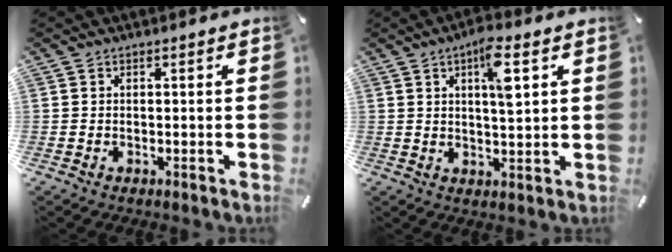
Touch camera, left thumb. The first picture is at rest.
{"total": 7.6, "force": [3.0, 2.0, 6.7], "torque": [-0.106, -0.010, 0.044]}